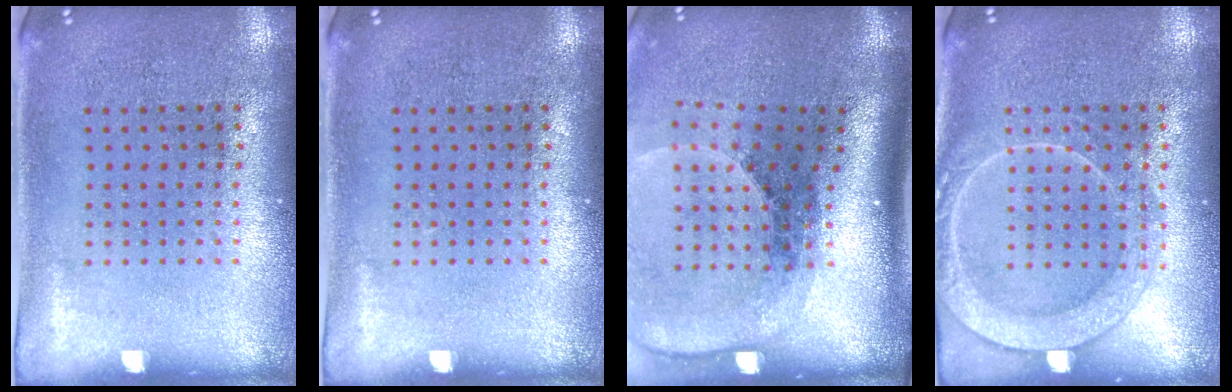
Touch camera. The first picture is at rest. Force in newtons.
{"total": 0.0}
{"total": 2.7, "press": 1.9, "slide": 2.0}
{"total": 3.0, "press": 2.9, "slide": 0.5}